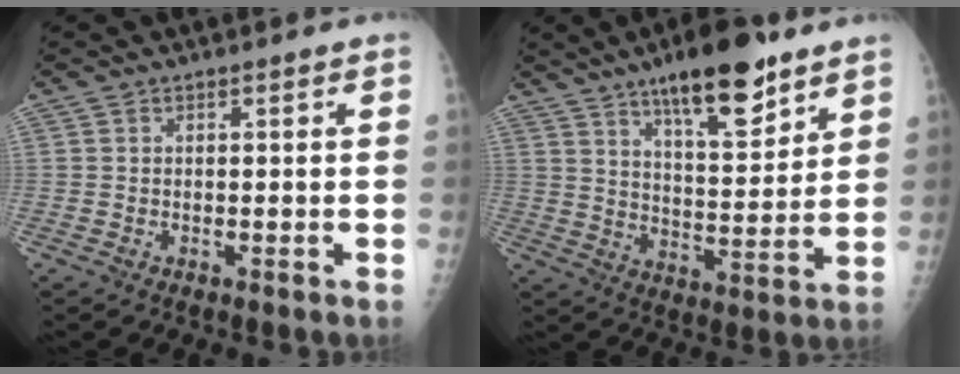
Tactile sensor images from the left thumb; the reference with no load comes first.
{"total": 15.8, "force": [10.2, 4.9, 11.0], "torque": [-0.142, -0.058, 0.165]}